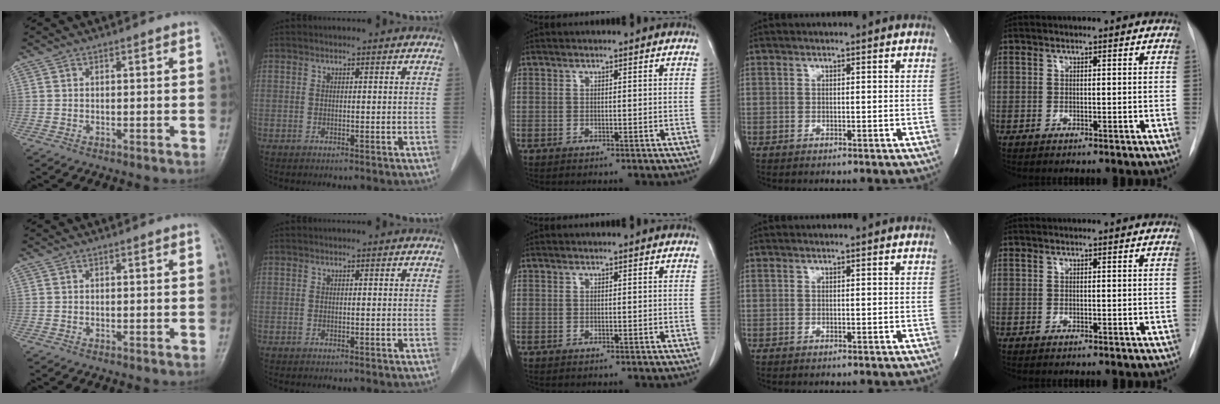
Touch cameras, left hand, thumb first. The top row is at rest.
{}